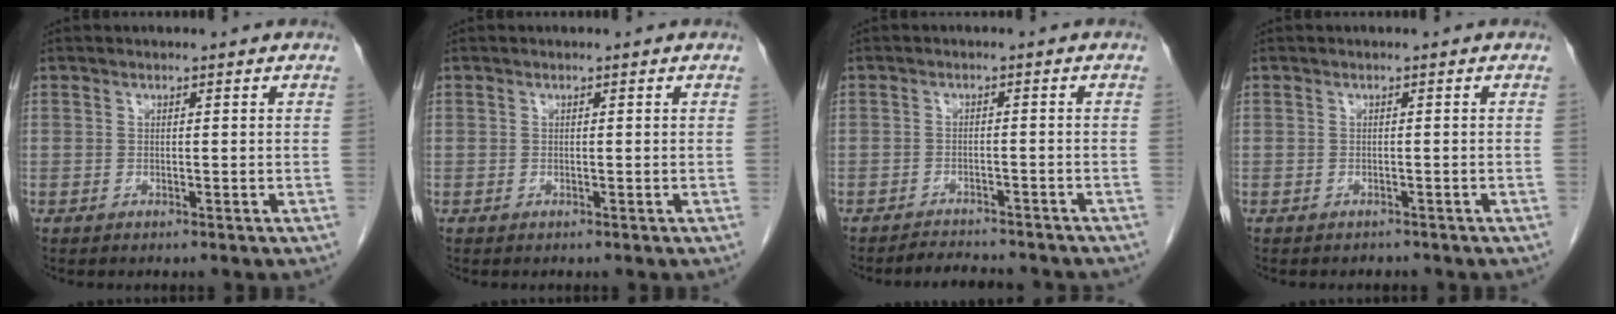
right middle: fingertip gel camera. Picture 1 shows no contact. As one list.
[{"total": 0.0}, {"total": 7.3, "force": [-6.8, 1.7, 2.1], "torque": [-0.028, -0.002, -0.085]}, {"total": 0.0}]